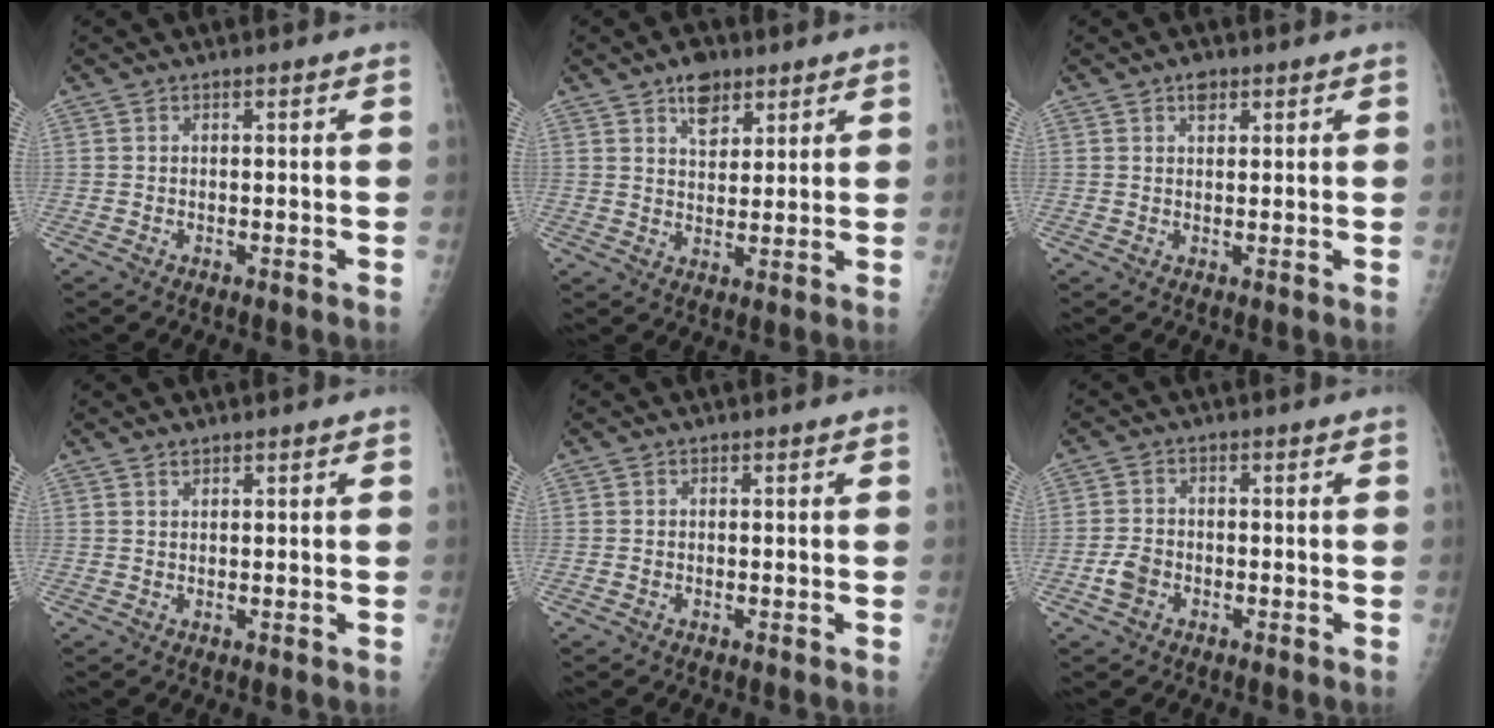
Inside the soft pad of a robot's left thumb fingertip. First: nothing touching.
{"total": 6.1, "force": [3.8, 3.6, 3.2], "torque": [-0.026, -0.021, 0.060]}
{"total": 2.2, "force": [1.3, 1.4, 1.2], "torque": [-0.007, -0.005, 0.018]}
{"total": 0.9, "force": [0.8, 0.4, 0.3], "torque": [-0.002, -0.005, 0.014]}
{"total": 0.6, "force": [-0.2, 0.5, 0.2], "torque": [-0.002, 0.001, -0.003]}
{"total": 3.6, "force": [-1.5, 2.7, 1.9], "torque": [-0.032, 0.009, -0.028]}